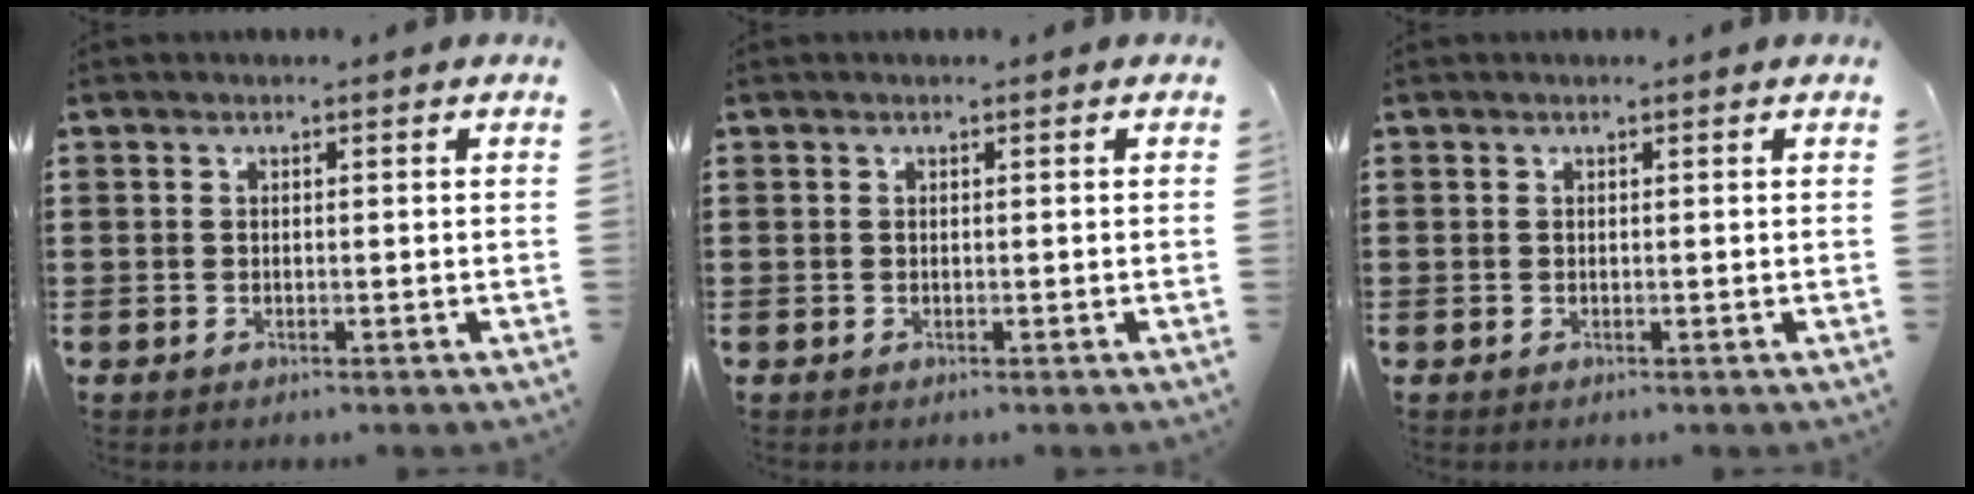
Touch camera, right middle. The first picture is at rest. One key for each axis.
{"total": 0.0}
{"total": 0.0}